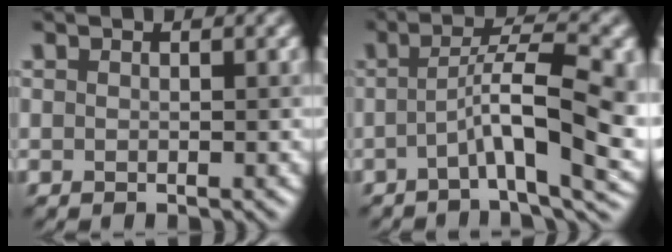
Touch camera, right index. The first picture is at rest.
{"total": 8.9, "force": [-1.4, 1.9, 8.6], "torque": [-0.128, 0.011, -0.031]}